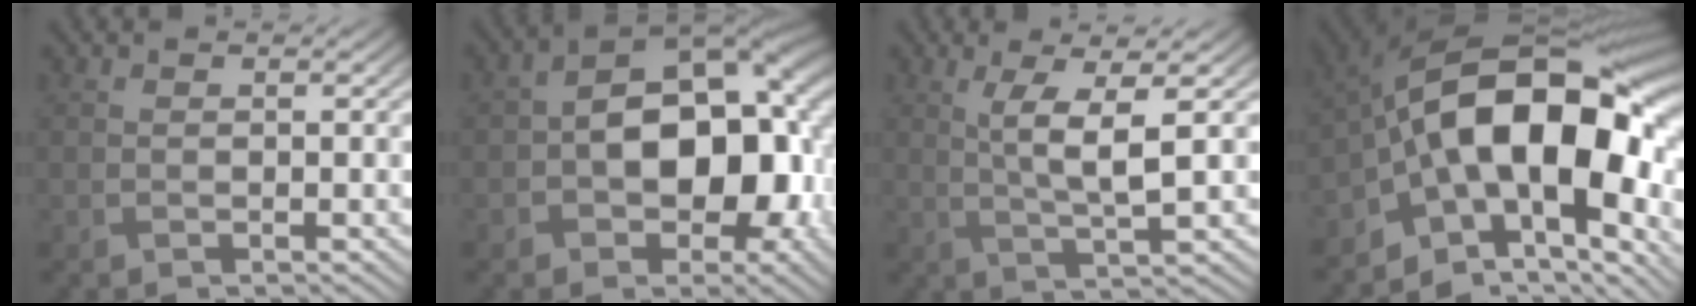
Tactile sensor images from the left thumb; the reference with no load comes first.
{"total": 14.4, "force": [-0.7, 9.0, 11.2], "torque": [-0.164, -0.008, -0.004]}
{"total": 4.9, "force": [1.1, 0.8, 4.7], "torque": [-0.099, 0.004, 0.025]}
{"total": 18.0, "force": [-3.0, 10.3, 14.5], "torque": [-0.215, 0.015, -0.060]}